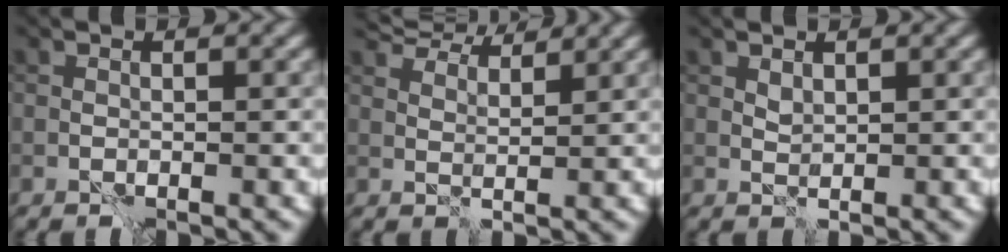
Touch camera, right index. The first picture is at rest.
{"total": 6.8, "force": [5.9, 1.9, 2.9], "torque": [-0.075, -0.002, 0.106]}
{"total": 0.9, "force": [0.6, 0.5, 0.5], "torque": [-0.015, -0.001, 0.013]}